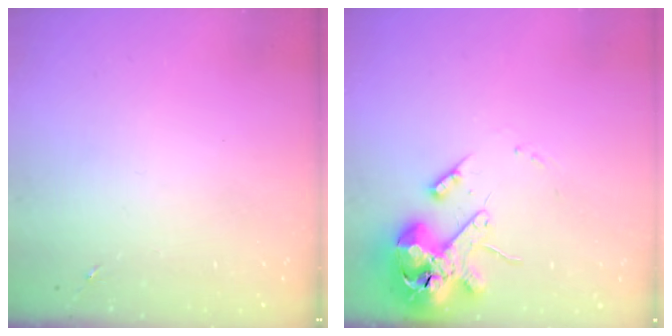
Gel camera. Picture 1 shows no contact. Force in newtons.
{"total": 13.8, "press": 13.6, "slide": 2.4}